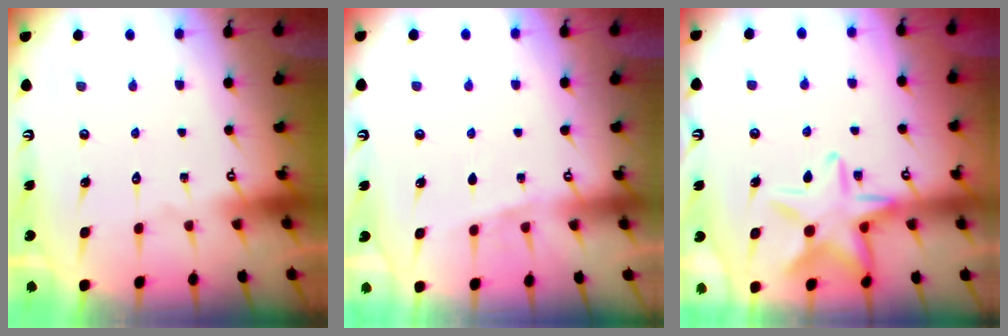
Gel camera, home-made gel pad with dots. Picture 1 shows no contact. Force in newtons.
{"total": 3.6, "press": 3.3, "slide": 1.4}
{"total": 14.5, "press": 14.5, "slide": 0.9}